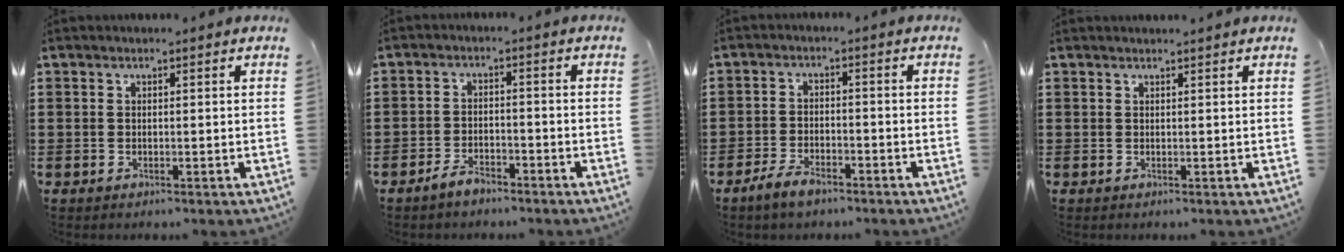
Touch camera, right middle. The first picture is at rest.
{"total": 3.1, "force": [-2.7, 1.1, 0.9], "torque": [-0.025, 0.004, -0.056]}
{"total": 3.7, "force": [-2.8, 1.3, 1.9], "torque": [-0.047, 0.002, -0.059]}
{"total": 0.8, "force": [0.8, -0.1, 0.1], "torque": [-0.002, 0.000, 0.015]}